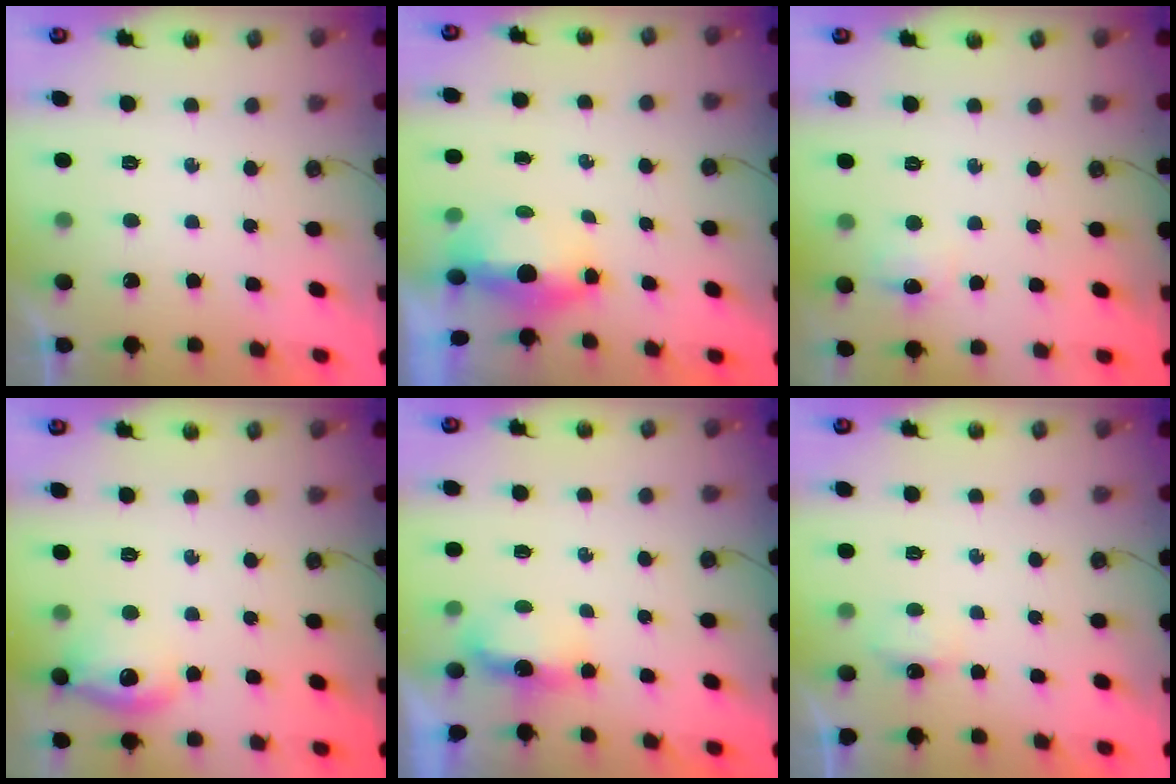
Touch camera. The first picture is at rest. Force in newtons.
{"total": 5.2, "press": 4.9, "slide": 1.5}
{"total": 6.8, "press": 6.8, "slide": 0.8}
{"total": 12.7, "press": 12.7, "slide": 1.0}
{"total": 3.8, "press": 3.7, "slide": 0.6}
{"total": 3.0, "press": 2.9, "slide": 0.5}